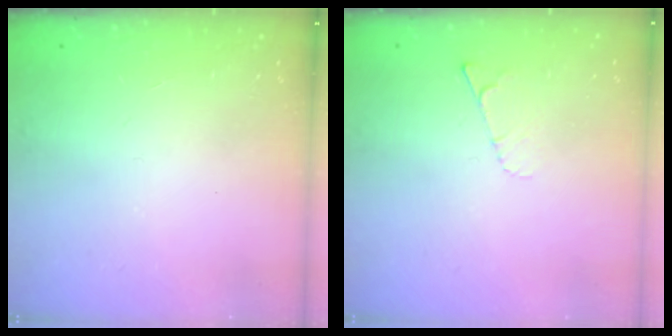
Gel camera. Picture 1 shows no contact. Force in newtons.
{"total": 3.2, "press": 3.2, "slide": 0.4}